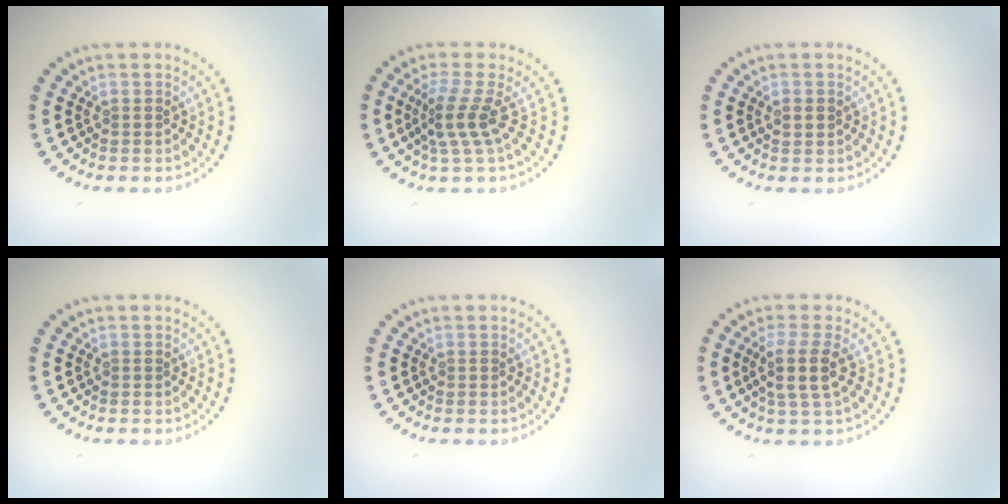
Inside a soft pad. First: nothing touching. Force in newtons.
{"total": 2.9, "press": 1.9, "slide": 2.1}
{"total": 1.4, "press": 1.4, "slide": 0.2}
{"total": 0.0}
{"total": 0.0}
{"total": 2.7, "press": 2.2, "slide": 1.6}